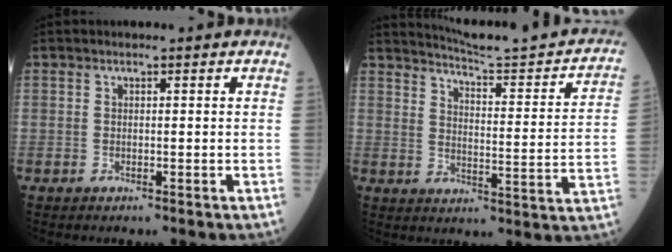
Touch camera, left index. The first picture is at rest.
{"total": 18.4, "force": [16.8, 0.5, 7.4], "torque": [-0.100, -0.060, 0.208]}